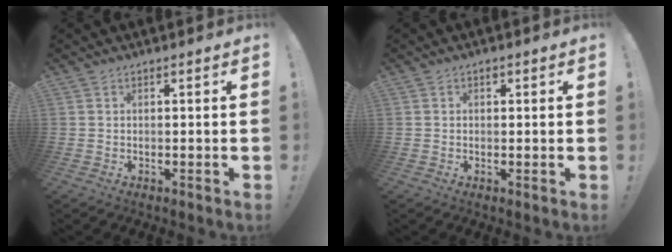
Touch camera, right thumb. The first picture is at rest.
{"total": 1.0, "force": [0.2, 0.9, 0.2], "torque": [-0.001, 0.001, 0.002]}